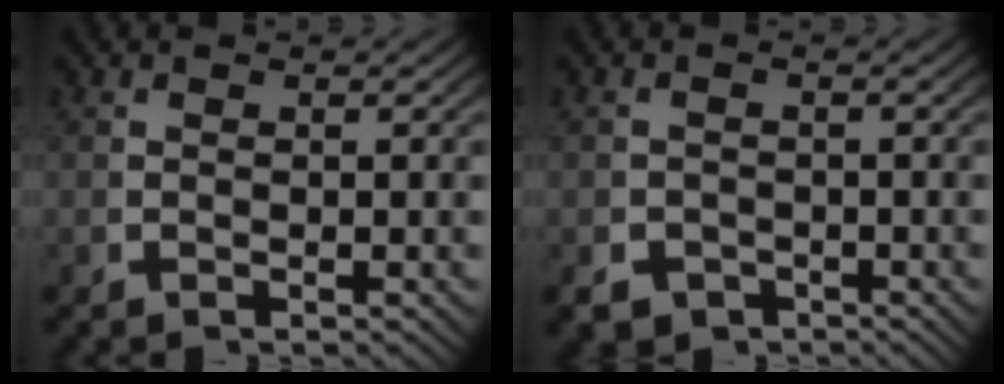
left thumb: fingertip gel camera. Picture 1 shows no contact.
{"total": 3.9, "force": [-2.9, 2.4, 0.9], "torque": [-0.014, -0.024, -0.042]}